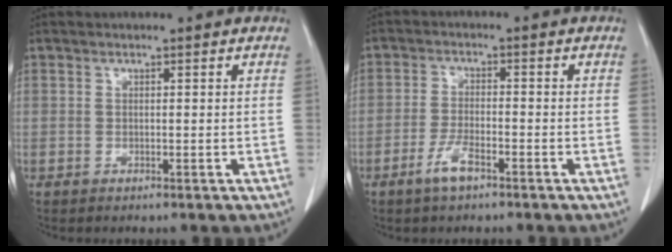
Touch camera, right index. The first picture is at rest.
{"total": 4.0, "force": [-2.6, 0.8, 3.0], "torque": [-0.064, -0.002, -0.048]}